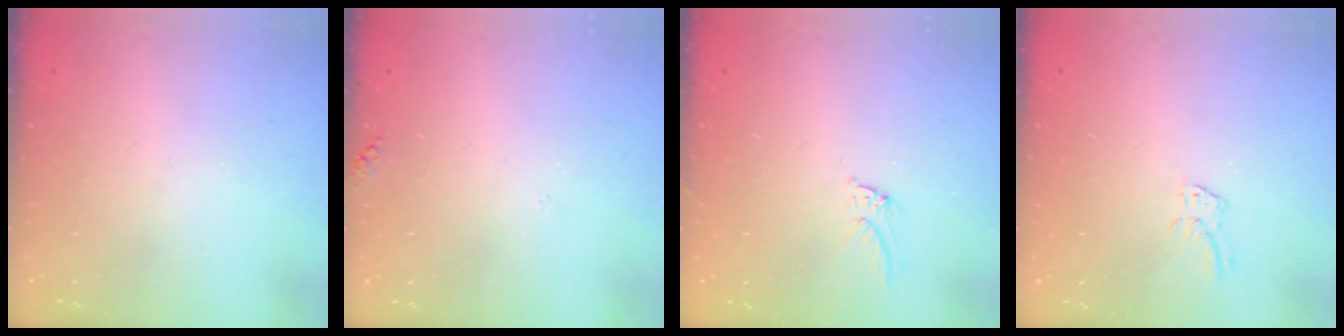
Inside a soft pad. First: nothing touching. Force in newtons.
{"total": 4.8, "press": 4.8, "slide": 0.4}
{"total": 6.2, "press": 6.2, "slide": 0.4}
{"total": 6.5, "press": 6.5, "slide": 0.5}